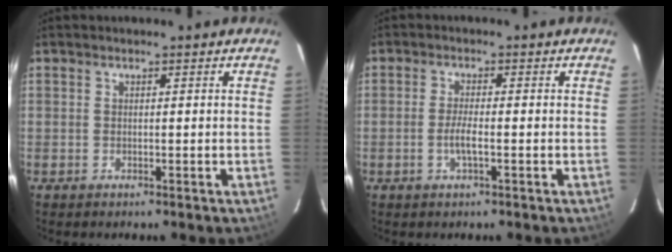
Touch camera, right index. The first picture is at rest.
{"total": 2.9, "force": [-1.0, 0.2, 2.7], "torque": [-0.053, -0.004, -0.020]}